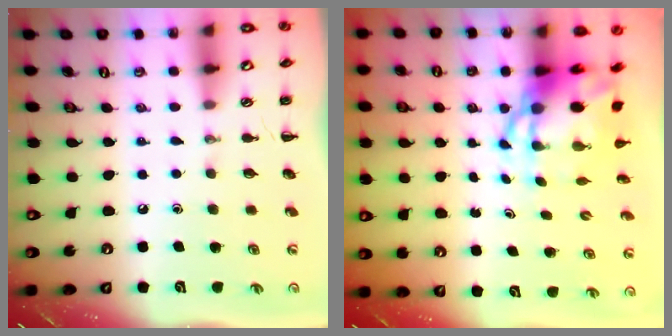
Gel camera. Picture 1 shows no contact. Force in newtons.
{"total": 6.9, "press": 6.6, "slide": 1.7}